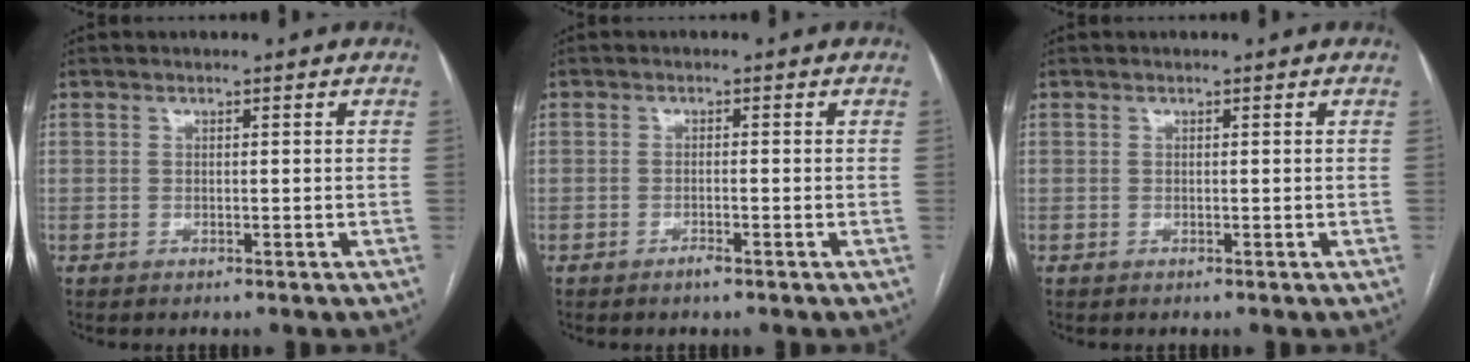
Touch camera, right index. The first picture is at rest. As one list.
[{"total": 1.4, "force": [-1.0, 0.1, 1.0], "torque": [-0.019, -0.002, -0.016]}, {"total": 0.0}]